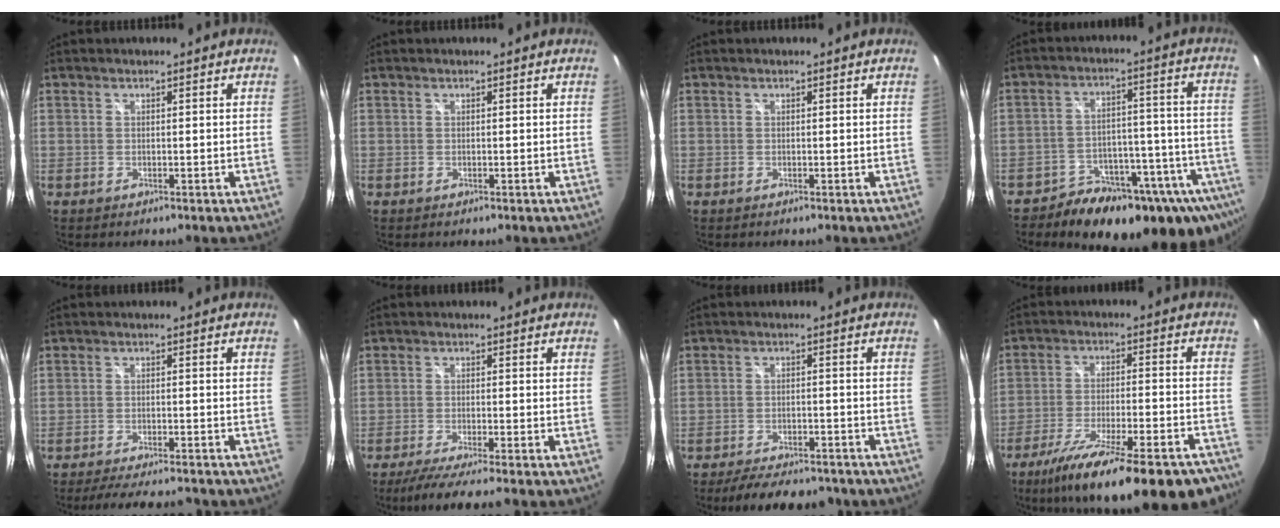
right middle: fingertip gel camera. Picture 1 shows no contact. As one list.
[{"total": 0.0}, {"total": 0.0}, {"total": 23.9, "force": [-17.7, 10.7, 12.0], "torque": [-0.164, 0.002, -0.224]}, {"total": 11.1, "force": [-9.7, 2.2, 4.9], "torque": [-0.103, -0.014, -0.143]}, {"total": 7.1, "force": [-6.0, -0.8, 3.6], "torque": [-0.082, -0.023, -0.101]}, {"total": 11.9, "force": [-9.9, 4.0, 5.4], "torque": [-0.111, -0.011, -0.140]}, {"total": 24.7, "force": [-19.2, 5.9, 14.4], "torque": [-0.244, -0.052, -0.274]}]